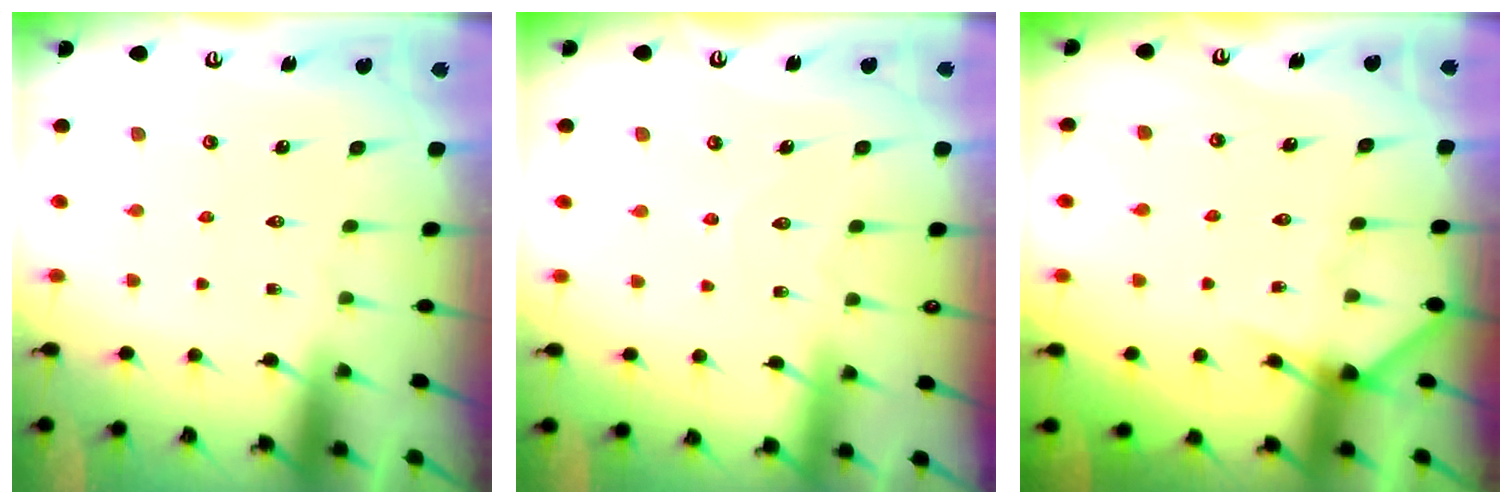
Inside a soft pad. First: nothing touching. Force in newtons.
{"total": 4.9, "press": 4.9, "slide": 0.2}
{"total": 4.8, "press": 4.8, "slide": 0.3}